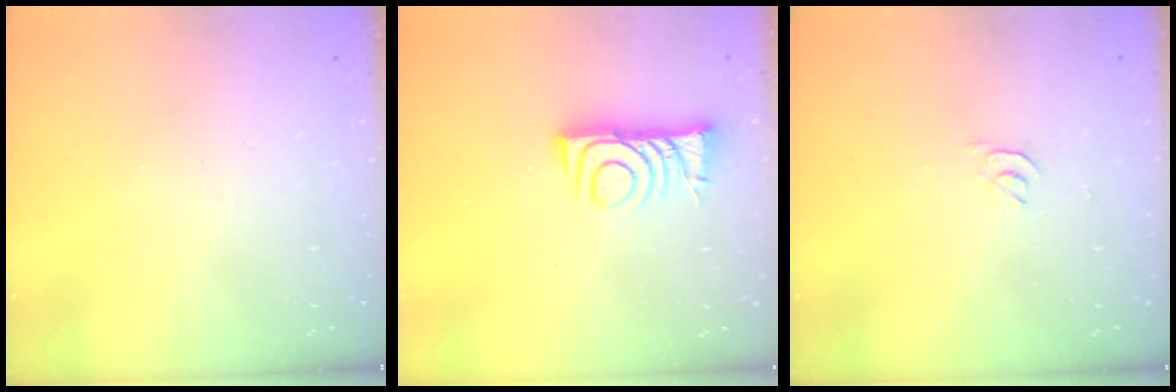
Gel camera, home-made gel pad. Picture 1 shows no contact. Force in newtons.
{"total": 7.6, "press": 7.6, "slide": 0.7}
{"total": 3.3, "press": 3.2, "slide": 0.5}